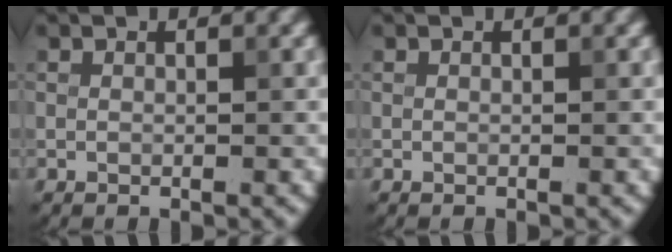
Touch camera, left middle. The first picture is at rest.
{"total": 0.0}